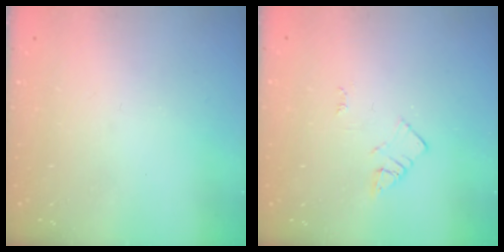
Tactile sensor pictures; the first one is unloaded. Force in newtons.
{"total": 2.1, "press": 2.1, "slide": 0.3}